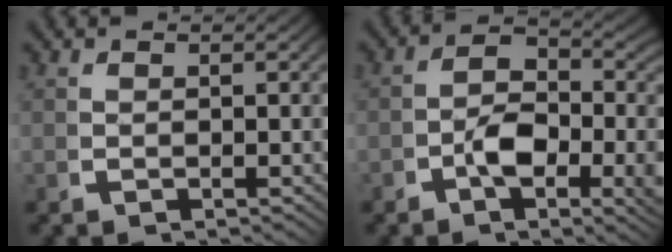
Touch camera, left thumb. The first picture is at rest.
{"total": 5.1, "force": [-0.8, 2.9, 4.1], "torque": [-0.073, -0.019, -0.018]}